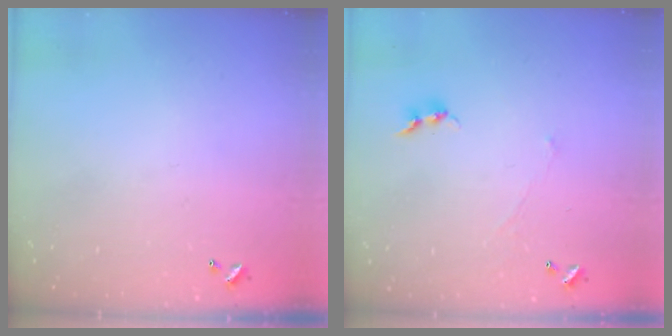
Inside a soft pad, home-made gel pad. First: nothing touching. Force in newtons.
{"total": 1.0, "press": 0.8, "slide": 0.6}